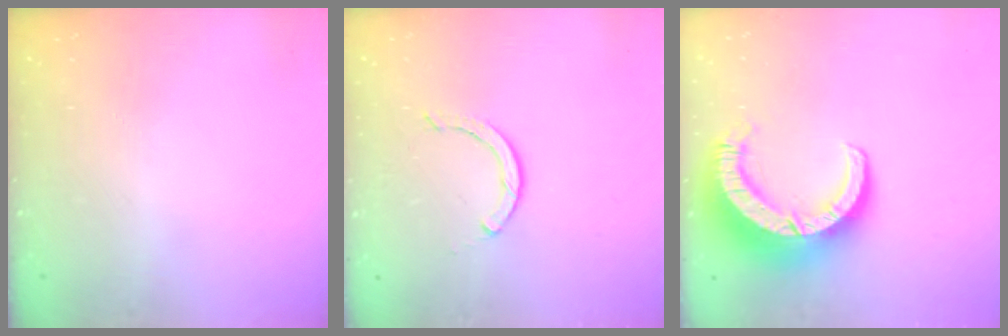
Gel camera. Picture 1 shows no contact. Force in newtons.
{"total": 2.4, "press": 2.4, "slide": 0.0}
{"total": 11.4, "press": 11.3, "slide": 1.1}